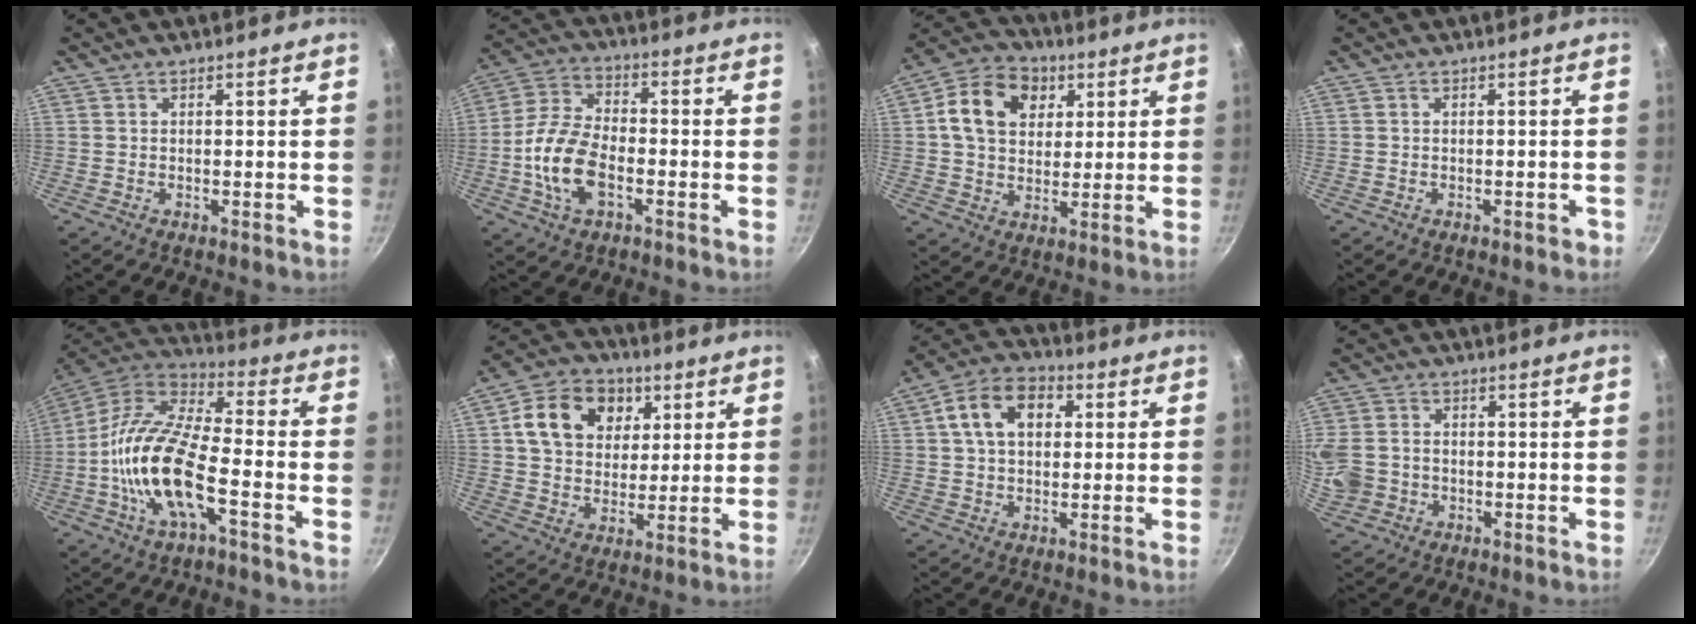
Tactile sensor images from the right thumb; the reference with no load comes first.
{"total": 12.3, "force": [-3.3, 6.7, 9.7], "torque": [-0.188, 0.030, -0.074]}
{"total": 13.3, "force": [4.1, 10.2, 7.6], "torque": [-0.113, 0.004, 0.056]}
{"total": 1.2, "force": [-0.6, 0.8, 0.6], "torque": [0.004, 0.016, 0.001]}
{"total": 17.6, "force": [-5.1, 6.5, 15.5], "torque": [-0.300, 0.039, -0.115]}
{"total": 14.3, "force": [4.7, 11.1, 7.7], "torque": [-0.106, 0.003, 0.071]}
{"total": 11.4, "force": [2.7, 7.9, 7.8], "torque": [-0.110, 0.019, 0.031]}
{"total": 11.2, "force": [-1.5, 9.7, 5.4], "torque": [-0.146, 0.018, -0.027]}